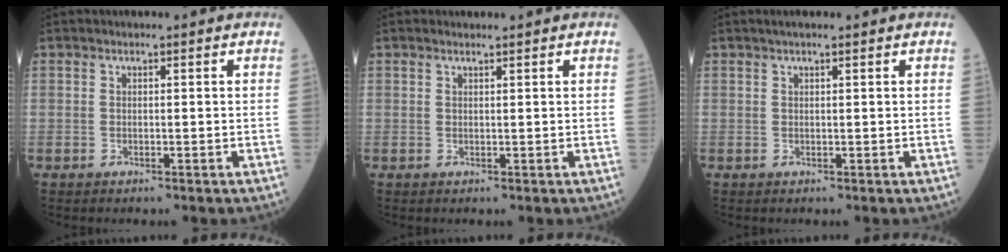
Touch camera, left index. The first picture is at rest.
{"total": 0.7, "force": [0.7, -0.1, 0.1], "torque": [-0.008, 0.002, 0.013]}
{"total": 2.2, "force": [1.7, 0.2, 1.4], "torque": [-0.020, 0.017, 0.025]}